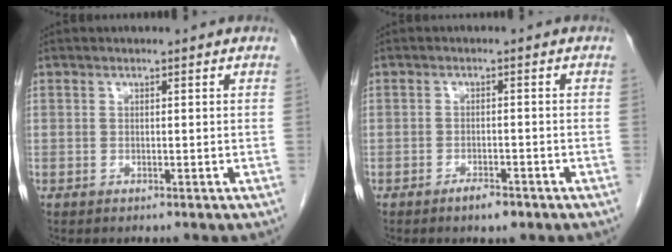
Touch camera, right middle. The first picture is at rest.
{"total": 2.6, "force": [-1.9, 0.7, 1.7], "torque": [-0.032, -0.002, -0.028]}